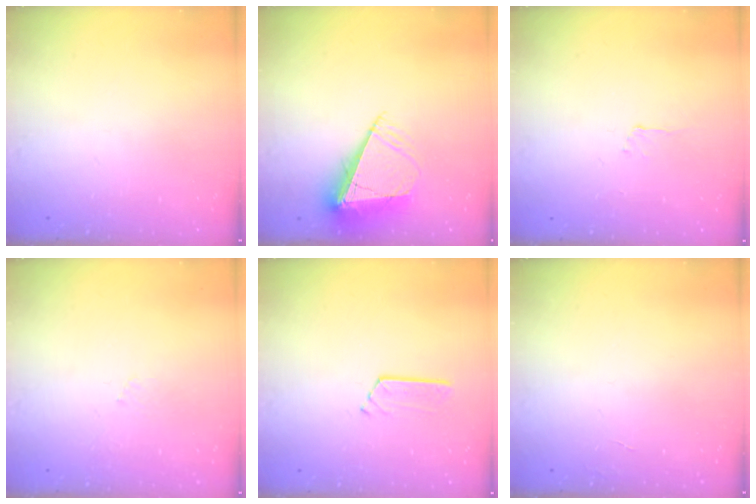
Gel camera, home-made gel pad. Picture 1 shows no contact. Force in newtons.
{"total": 11.3, "press": 11.3, "slide": 0.8}
{"total": 3.4, "press": 3.3, "slide": 0.4}
{"total": 3.9, "press": 3.9, "slide": 0.5}
{"total": 2.9, "press": 2.9, "slide": 0.3}
{"total": 0.0}